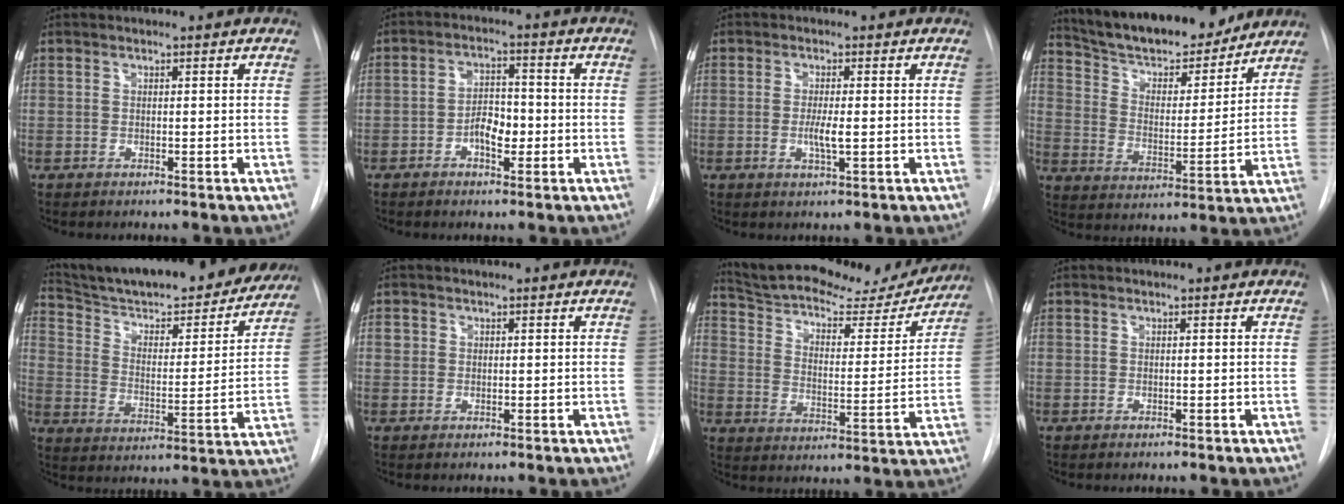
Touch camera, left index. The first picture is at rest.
{"total": 4.5, "force": [-1.9, 2.3, 3.5], "torque": [-0.059, 0.004, -0.033]}
{"total": 2.9, "force": [-0.7, 0.3, 2.8], "torque": [-0.055, -0.011, -0.012]}
{"total": 18.5, "force": [16.5, 4.3, 7.0], "torque": [-0.112, -0.005, 0.259]}
{"total": 26.0, "force": [23.5, 4.8, 10.0], "torque": [-0.159, -0.035, 0.324]}
{"total": 1.2, "force": [0.4, 1.2, 0.2], "torque": [0.003, 0.009, 0.005]}
{"total": 21.7, "force": [19.5, 5.8, 7.5], "torque": [-0.125, -0.016, 0.270]}
{"total": 0.0}